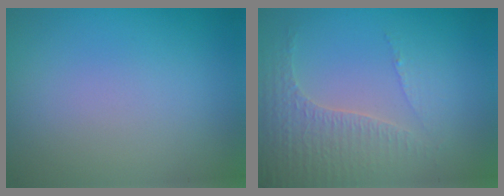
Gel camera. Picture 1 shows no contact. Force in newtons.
{"total": 4.2, "press": 3.0, "slide": 2.8}